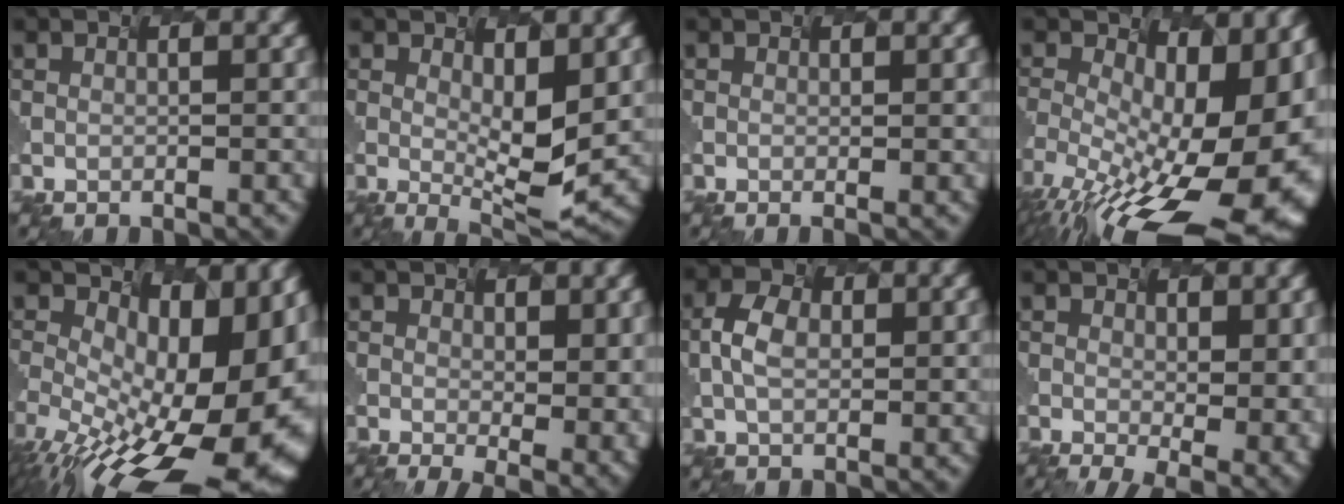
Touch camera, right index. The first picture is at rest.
{"total": 3.5, "force": [-0.4, -0.1, 3.5], "torque": [-0.082, -0.031, 0.028]}
{"total": 0.6, "force": [-0.3, -0.2, 0.5], "torque": [-0.008, -0.006, 0.000]}
{"total": 17.0, "force": [-5.5, 6.8, 14.6], "torque": [-0.233, -0.043, -0.034]}
{"total": 16.6, "force": [-3.9, 7.3, 14.4], "torque": [-0.226, -0.043, -0.013]}
{"total": 3.4, "force": [0.0, 0.6, 3.3], "torque": [-0.057, -0.031, 0.041]}
{"total": 1.8, "force": [-1.0, 1.1, 1.0], "torque": [-0.053, -0.009, 0.012]}
{"total": 4.0, "force": [-0.2, 0.9, 3.9], "torque": [-0.064, -0.032, 0.038]}